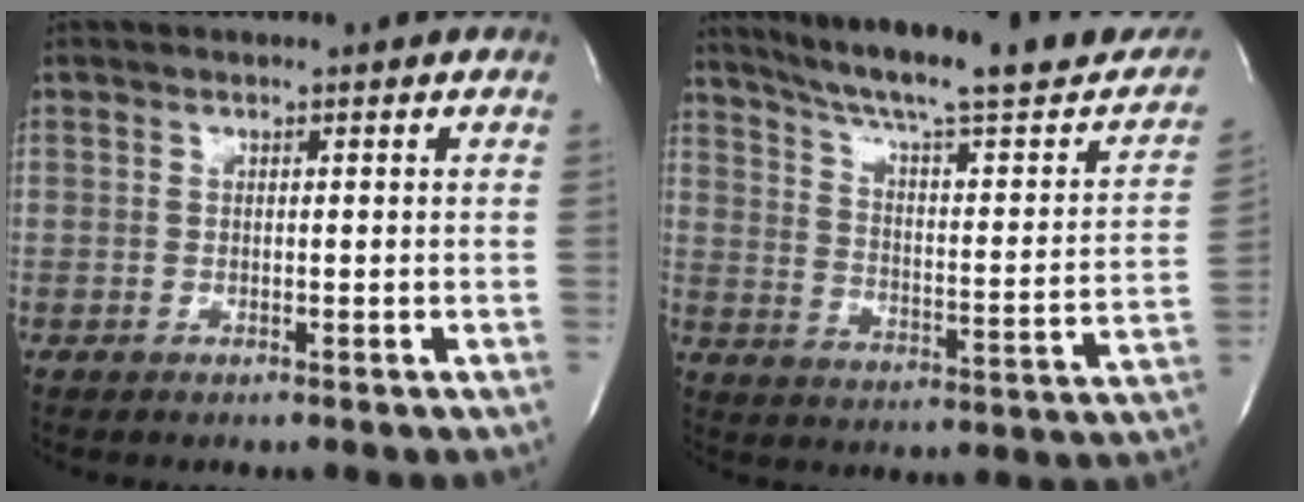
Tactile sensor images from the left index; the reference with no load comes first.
{"total": 25.7, "force": [21.5, 3.3, 13.6], "torque": [-0.208, -0.033, 0.285]}